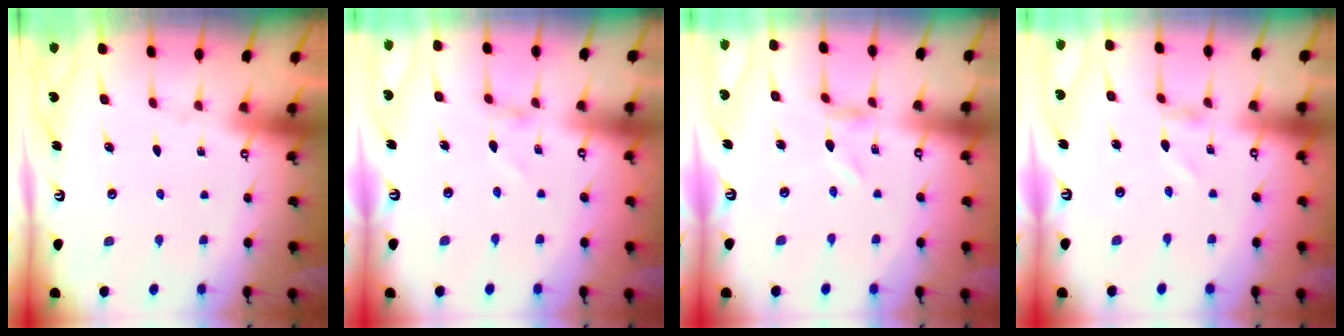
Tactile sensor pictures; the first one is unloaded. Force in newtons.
{"total": 0.7, "press": 0.7, "slide": 0.2}
{"total": 0.0}
{"total": 0.6, "press": 0.6, "slide": 0.1}